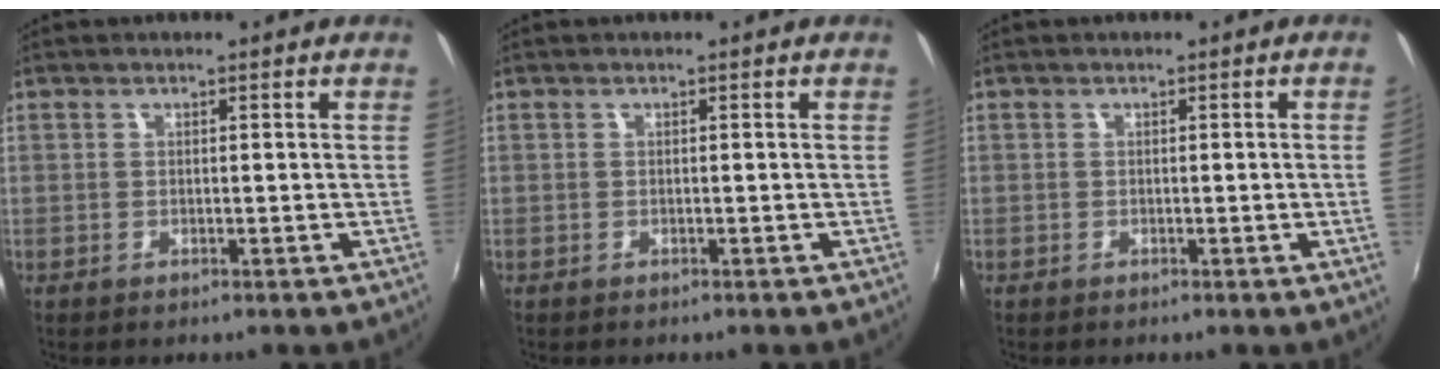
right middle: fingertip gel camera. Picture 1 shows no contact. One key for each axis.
{"total": 0.0}
{"total": 1.3, "fx": 0.1, "fy": -0.9, "fz": 1.0, "tx": -0.008, "ty": -0.016, "tz": 0.002}